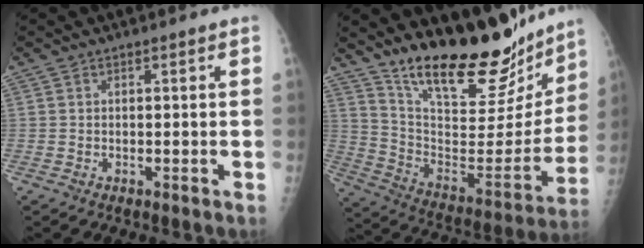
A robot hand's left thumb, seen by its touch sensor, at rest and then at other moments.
{"total": 27.1, "force": [22.2, 8.3, 13.2], "torque": [-0.169, -0.122, 0.342]}